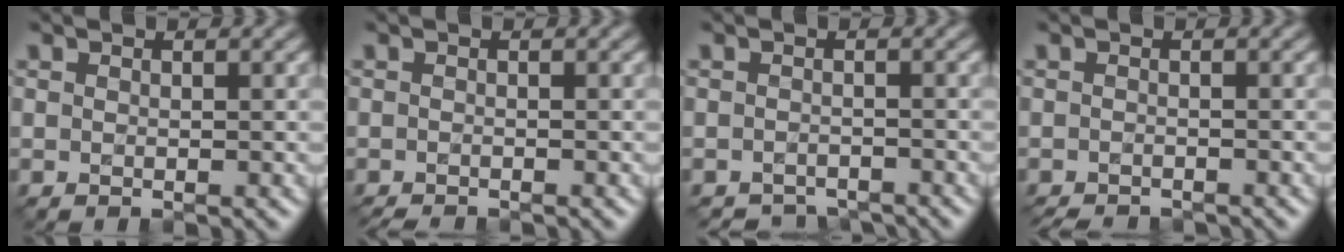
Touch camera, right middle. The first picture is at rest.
{"total": 1.6, "force": [-1.5, 0.1, 0.5], "torque": [-0.009, -0.012, -0.027]}
{"total": 2.6, "force": [-2.6, 0.6, -0.1], "torque": [0.009, -0.010, -0.039]}
{"total": 2.5, "force": [-2.5, 0.3, 0.5], "torque": [-0.005, -0.013, -0.038]}